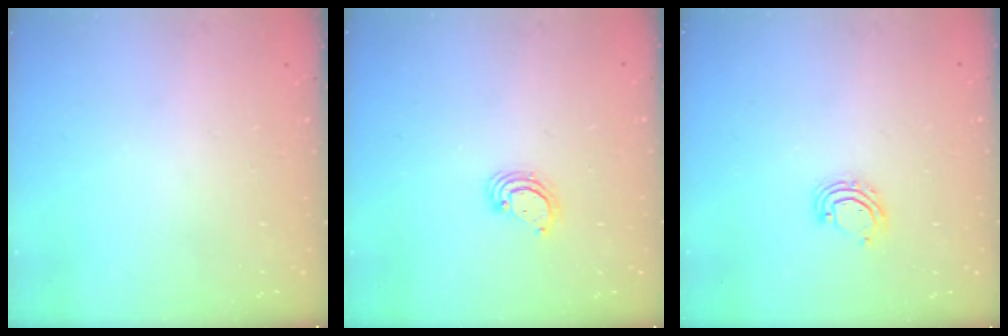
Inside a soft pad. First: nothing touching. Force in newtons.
{"total": 3.3, "press": 3.3, "slide": 0.2}
{"total": 5.6, "press": 5.6, "slide": 0.4}